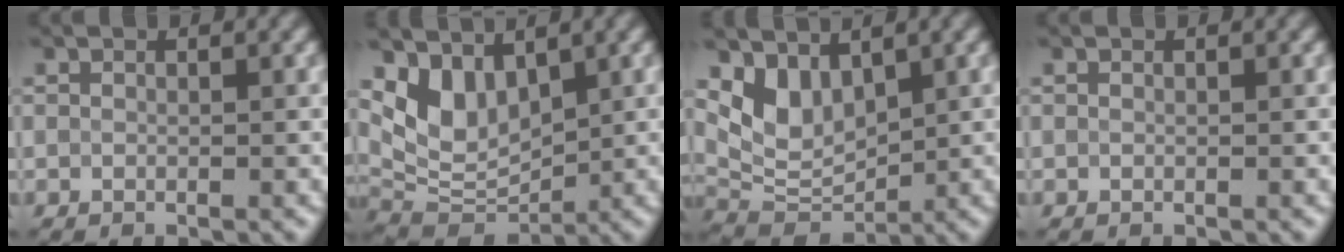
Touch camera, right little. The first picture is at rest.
{"total": 4.8, "force": [2.6, 2.8, 2.9], "torque": [-0.062, -0.011, 0.051]}
{"total": 4.2, "force": [2.3, 2.4, 2.5], "torque": [-0.052, -0.011, 0.044]}
{"total": 0.0}